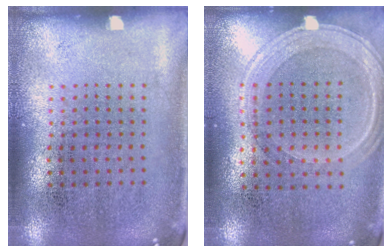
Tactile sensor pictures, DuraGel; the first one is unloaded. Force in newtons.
{"total": 1.3, "press": 1.2, "slide": 0.5}